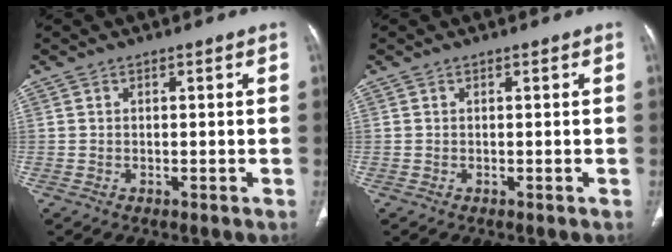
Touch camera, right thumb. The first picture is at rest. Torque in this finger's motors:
{"motor_torque": [0.00, 0.00, -0.08, 0.09, 0.03]}